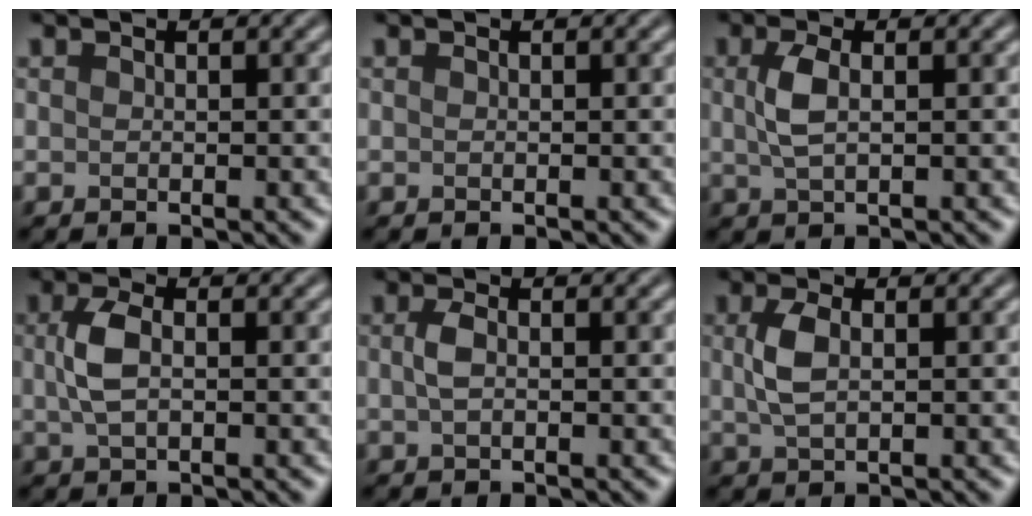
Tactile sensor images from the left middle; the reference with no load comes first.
{"total": 0.0}
{"total": 2.3, "force": [0.5, 1.0, 2.0], "torque": [-0.049, 0.002, 0.008]}
{"total": 2.7, "force": [0.3, 1.4, 2.3], "torque": [-0.056, 0.003, 0.003]}
{"total": 1.3, "force": [0.0, 0.7, 1.1], "torque": [-0.029, 0.001, -0.002]}
{"total": 2.5, "force": [0.5, 1.3, 2.1], "torque": [-0.053, 0.001, 0.010]}